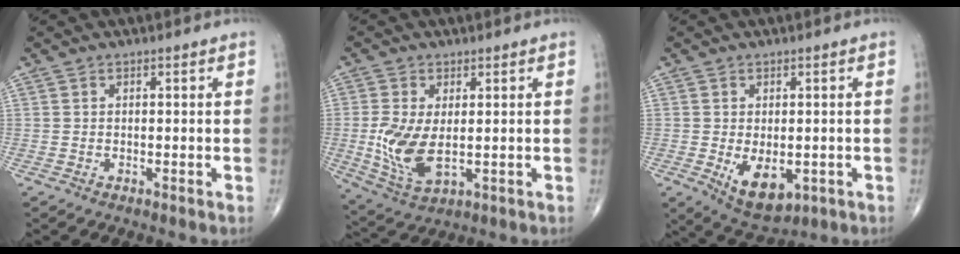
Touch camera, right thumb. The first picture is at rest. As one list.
[{"total": 7.9, "force": [-0.2, 4.2, 6.7], "torque": [-0.141, -0.015, 0.006]}, {"total": 8.0, "force": [-1.8, 4.6, 6.3], "torque": [-0.084, -0.013, -0.013]}]